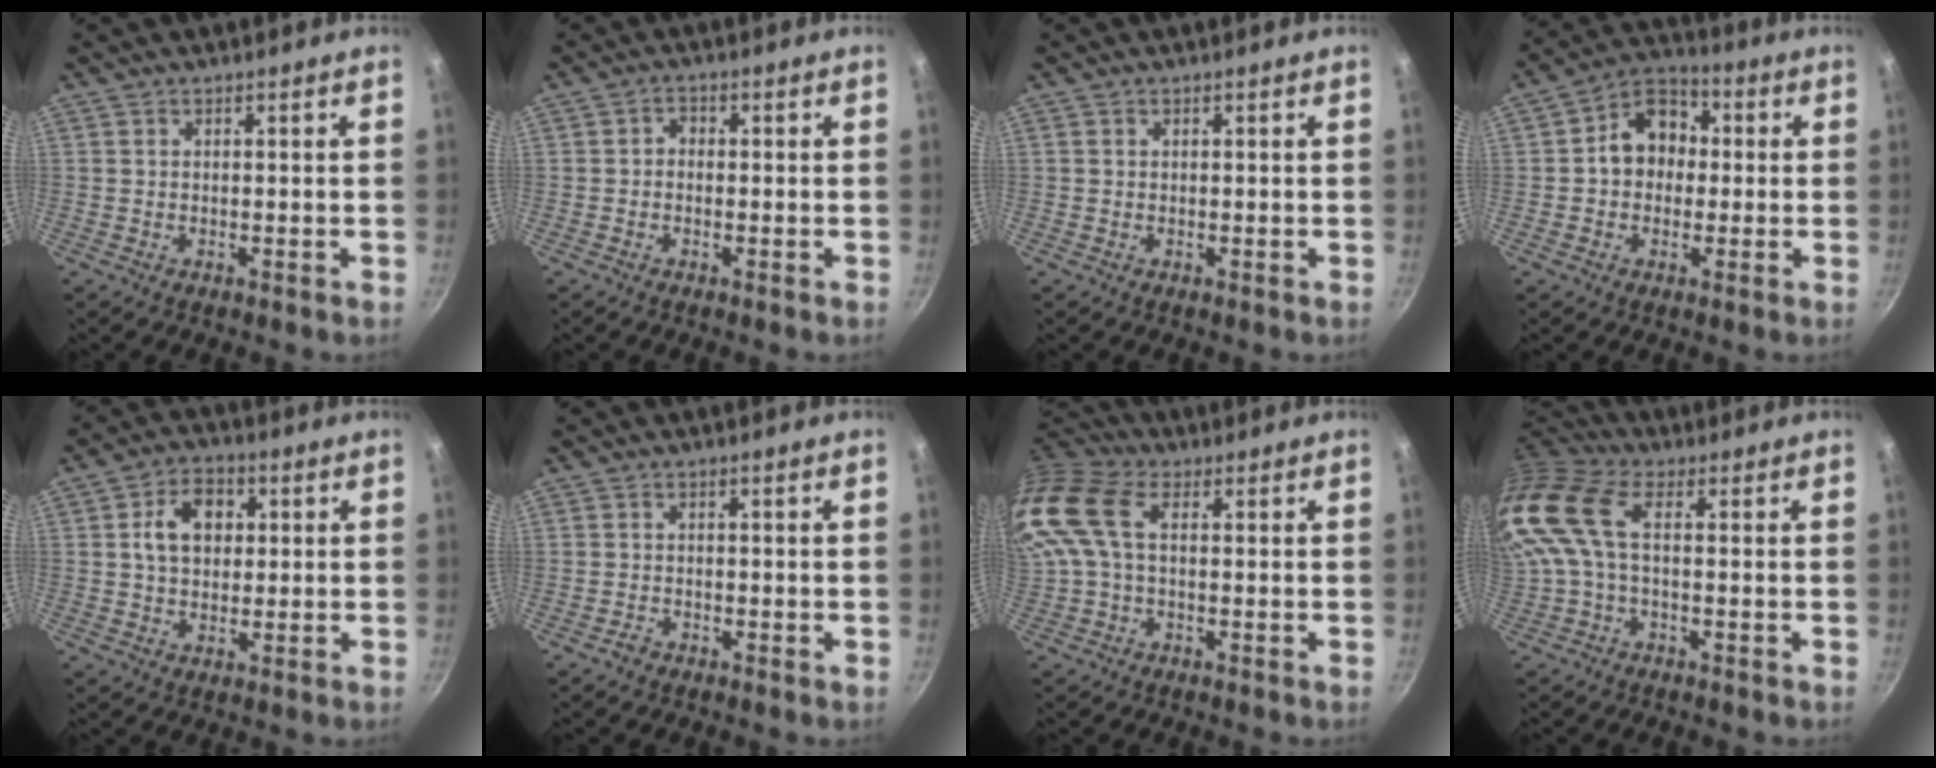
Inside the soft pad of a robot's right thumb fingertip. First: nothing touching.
{"total": 1.6, "force": [-0.3, 1.3, 0.8], "torque": [-0.010, 0.008, -0.008]}
{"total": 0.0}
{"total": 9.8, "force": [0.4, 7.9, 5.7], "torque": [-0.045, 0.025, -0.011]}
{"total": 8.4, "force": [1.6, 6.3, 5.4], "torque": [-0.064, 0.008, 0.020]}
{"total": 1.0, "force": [-0.8, 0.5, 0.3], "torque": [-0.008, 0.005, -0.018]}
{"total": 13.7, "force": [2.2, 7.9, 11.0], "torque": [-0.236, 0.030, 0.028]}
{"total": 13.8, "force": [1.2, 7.0, 11.8], "torque": [-0.262, 0.024, 0.009]}